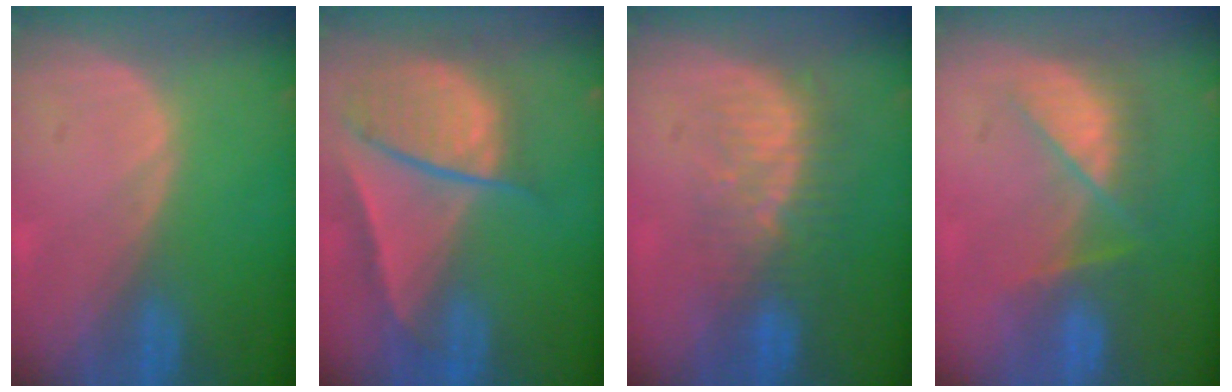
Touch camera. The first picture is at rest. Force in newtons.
{"total": 9.3, "press": 8.1, "slide": 4.7}
{"total": 8.4, "press": 7.5, "slide": 3.8}
{"total": 7.2, "press": 7.0, "slide": 1.7}